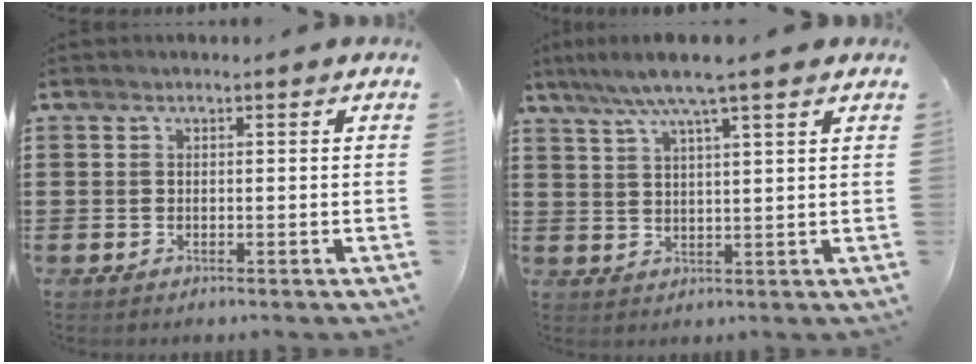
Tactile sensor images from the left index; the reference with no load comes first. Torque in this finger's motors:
{"motor_torque": [1.37, 0.76, 0.85, 0.20]}